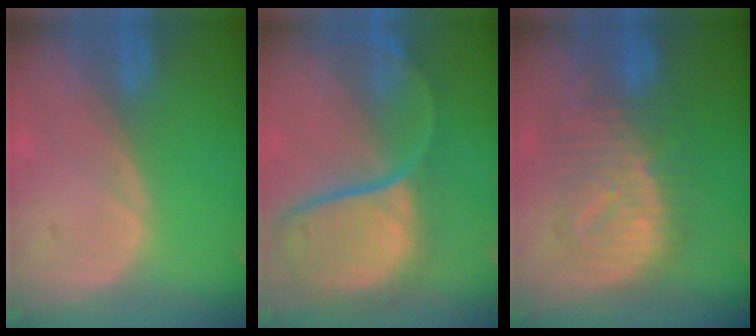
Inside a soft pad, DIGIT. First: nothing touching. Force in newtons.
{"total": 12.2, "press": 9.9, "slide": 7.1}
{"total": 9.3, "press": 9.3, "slide": 0.4}